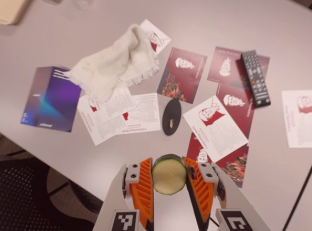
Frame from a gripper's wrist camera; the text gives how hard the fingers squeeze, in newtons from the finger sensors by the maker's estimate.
{"total": 12.4, "left": 12.6, "right": 12.1}